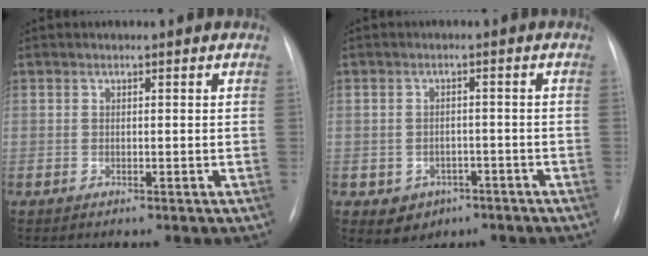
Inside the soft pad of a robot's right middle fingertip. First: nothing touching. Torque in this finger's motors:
{"motor_torque": [0.24, -0.24, 0.02, 0.01]}